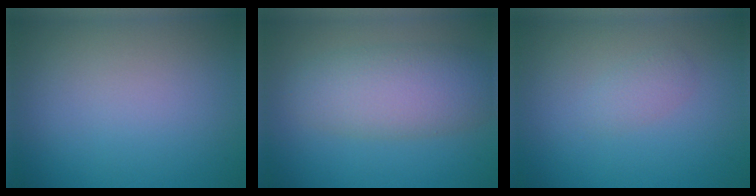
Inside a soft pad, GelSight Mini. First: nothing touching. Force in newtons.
{"total": 5.6, "press": 5.6, "slide": 0.2}
{"total": 1.2, "press": 1.2, "slide": 0.0}